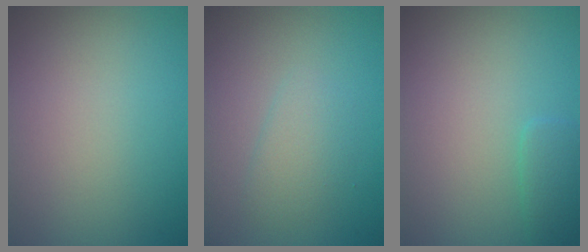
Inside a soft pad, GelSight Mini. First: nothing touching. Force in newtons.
{"total": 1.8, "press": 1.8, "slide": 0.1}
{"total": 1.5, "press": 1.5, "slide": 0.1}